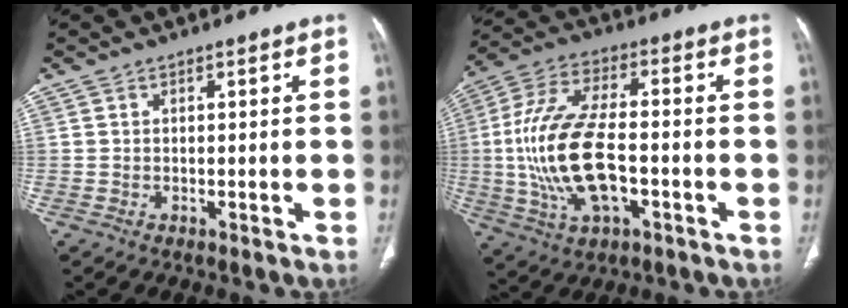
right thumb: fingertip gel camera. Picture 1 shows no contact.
{"total": 18.1, "force": [-2.6, 8.5, 15.7], "torque": [-0.326, 0.020, -0.045]}